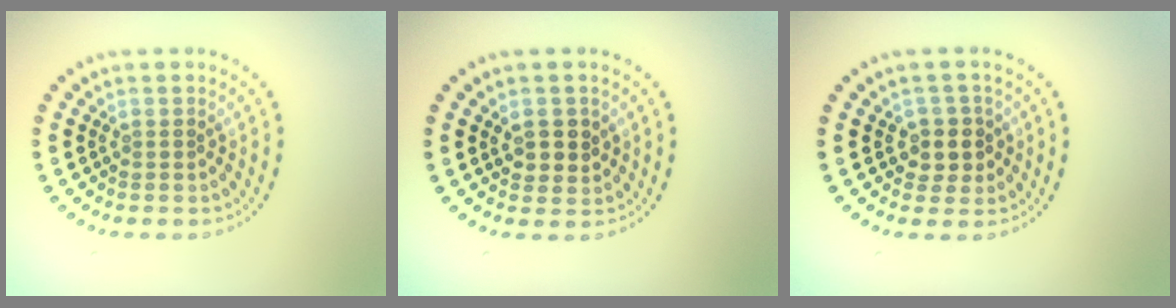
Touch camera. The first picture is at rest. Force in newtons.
{"total": 2.3, "press": 2.2, "slide": 0.6}
{"total": 2.3, "press": 2.1, "slide": 0.9}